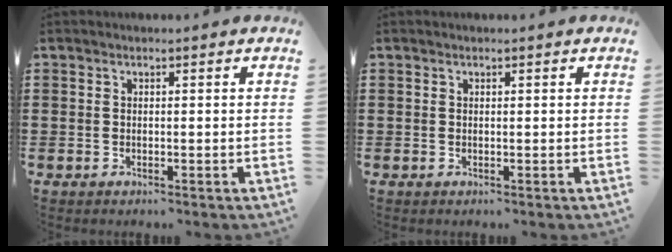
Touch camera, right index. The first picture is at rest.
{"total": 0.0}